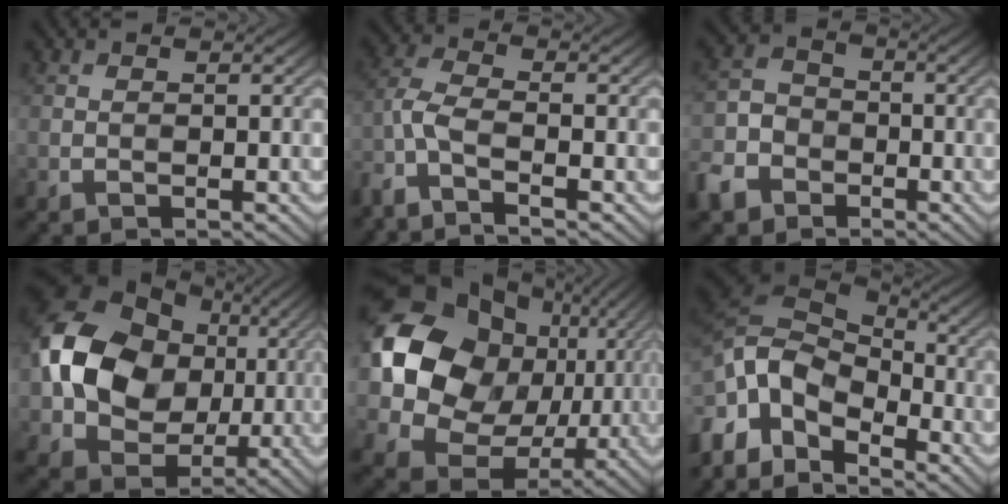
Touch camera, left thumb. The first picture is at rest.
{"total": 5.1, "force": [-3.6, 1.3, 3.4], "torque": [-0.085, -0.008, -0.090]}
{"total": 6.8, "force": [-3.9, 5.0, 2.5], "torque": [-0.076, -0.008, -0.094]}
{"total": 16.0, "force": [1.8, 12.9, 9.3], "torque": [-0.206, 0.004, 0.025]}
{"total": 17.3, "force": [2.9, 14.4, 9.1], "torque": [-0.217, 0.001, 0.054]}
{"total": 13.8, "force": [-5.0, 8.9, 9.3], "torque": [-0.239, -0.007, -0.102]}